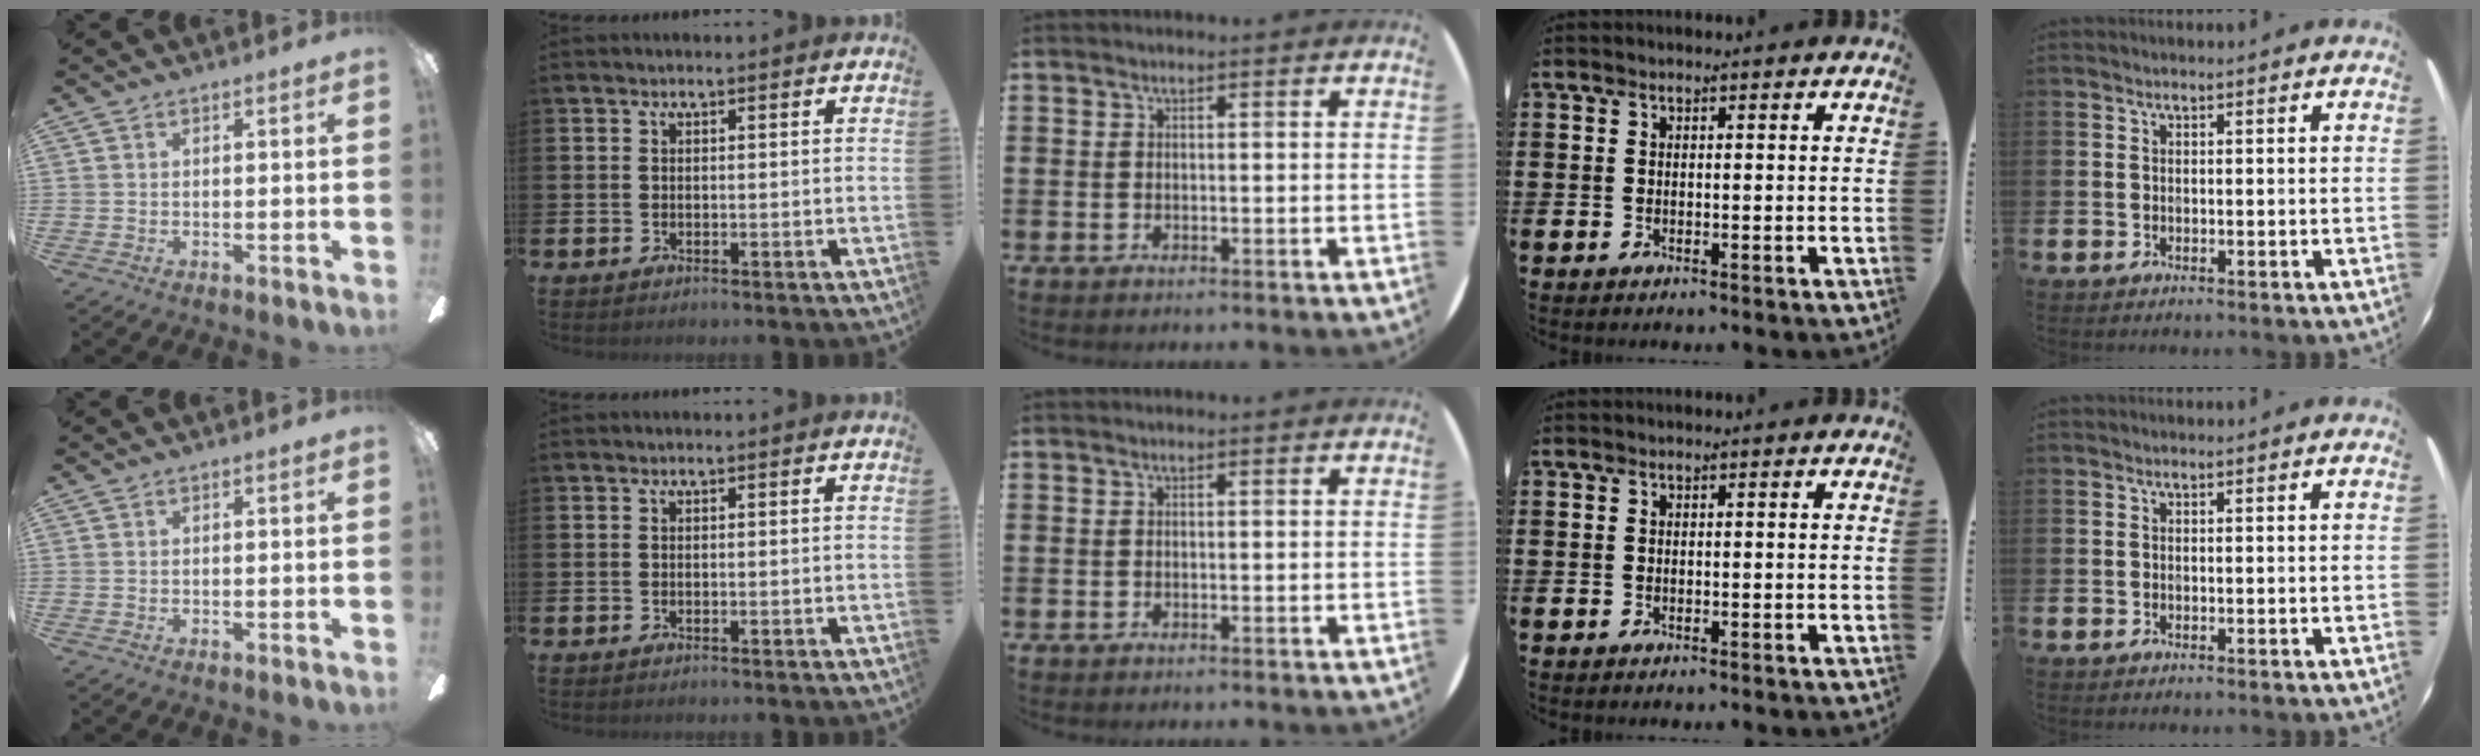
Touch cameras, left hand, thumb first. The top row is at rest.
{}